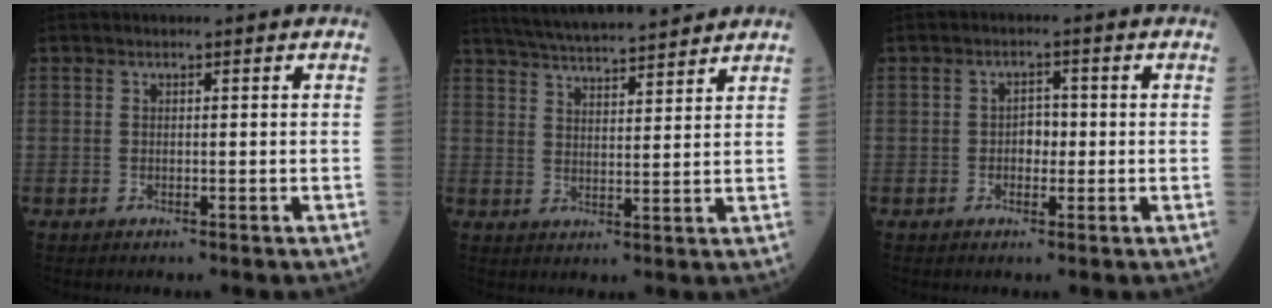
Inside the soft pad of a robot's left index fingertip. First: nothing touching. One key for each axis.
{"total": 14.8, "fx": 13.4, "fy": 1.4, "fz": 6.1, "tx": -0.108, "ty": 0.022, "tz": 0.203}
{"total": 2.3, "fx": -0.2, "fy": 1.5, "fz": 1.7, "tx": -0.021, "ty": 0.005, "tz": -0.006}